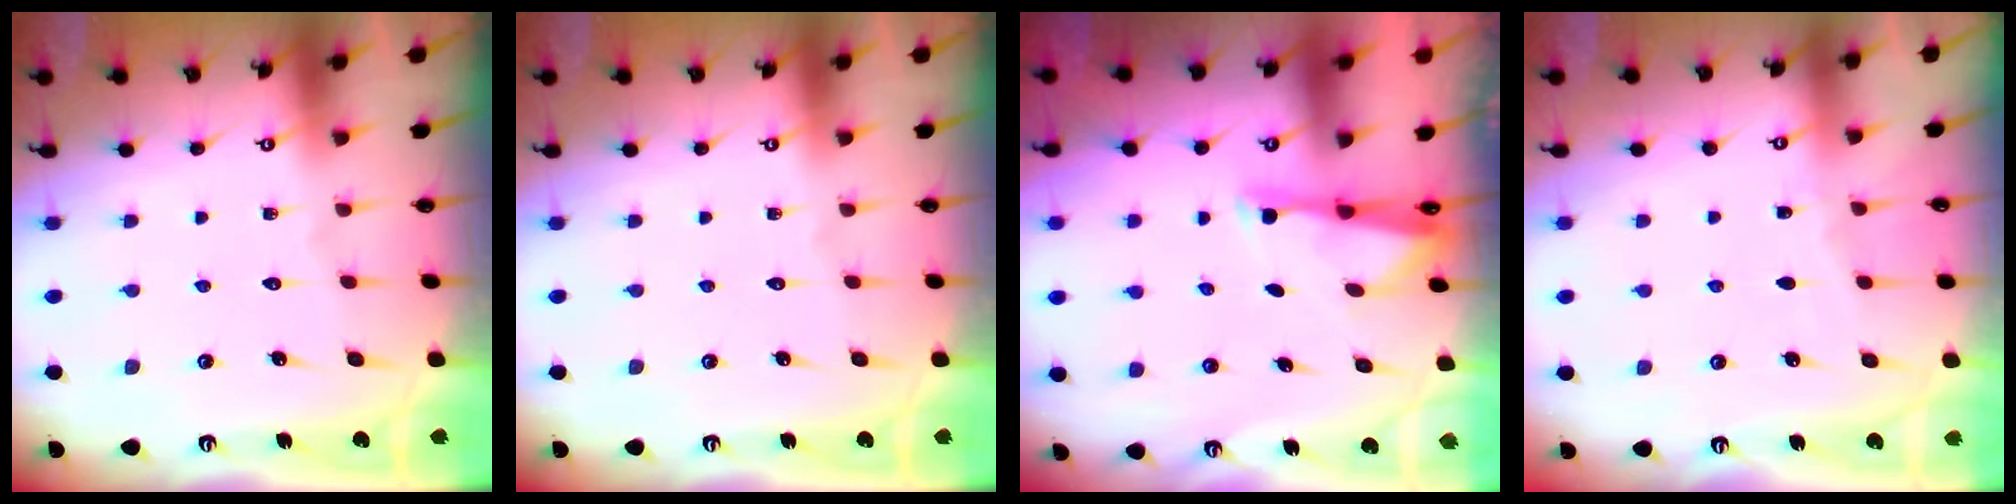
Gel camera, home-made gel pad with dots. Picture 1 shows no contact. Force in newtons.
{"total": 0.0}
{"total": 3.0, "press": 2.9, "slide": 0.5}
{"total": 2.7, "press": 2.7, "slide": 0.4}